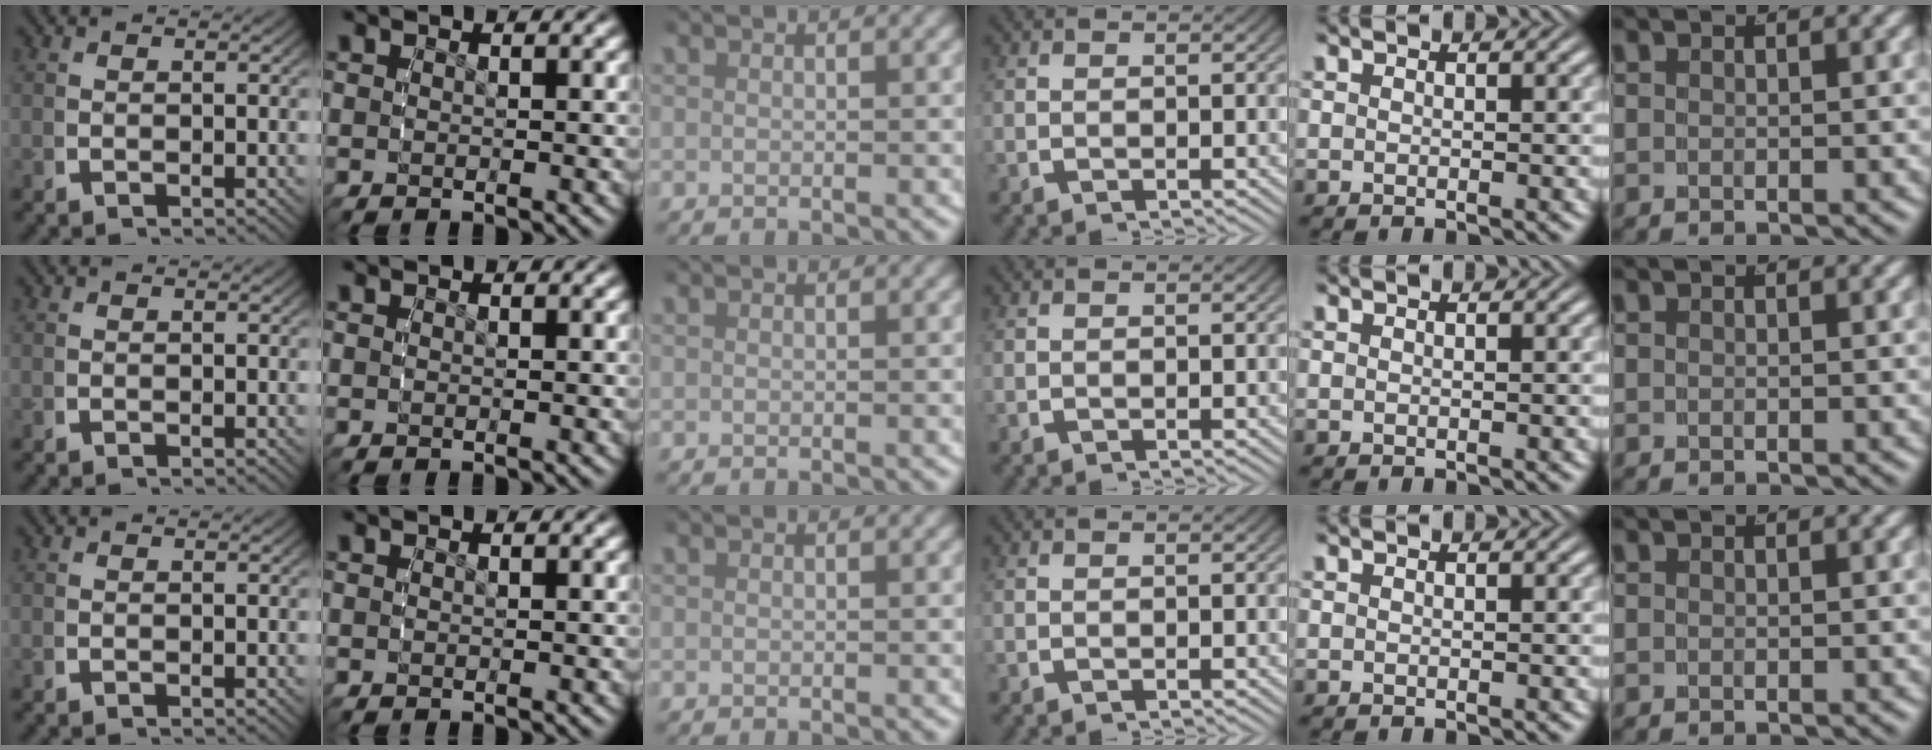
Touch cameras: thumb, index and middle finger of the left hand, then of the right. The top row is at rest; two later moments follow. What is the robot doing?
{"motion": "reach", "object": "pen bag"}